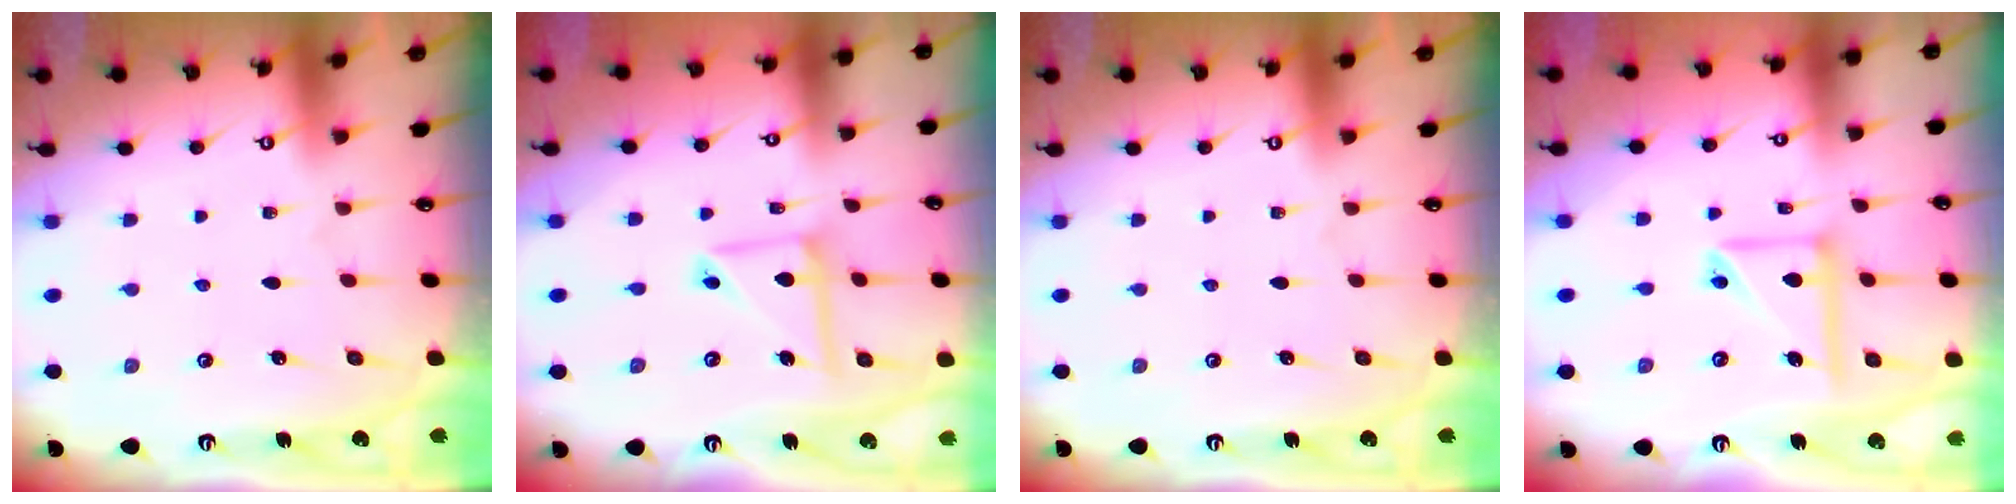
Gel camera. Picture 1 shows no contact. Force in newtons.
{"total": 10.0, "press": 9.9, "slide": 0.8}
{"total": 0.0}
{"total": 11.6, "press": 11.5, "slide": 1.2}